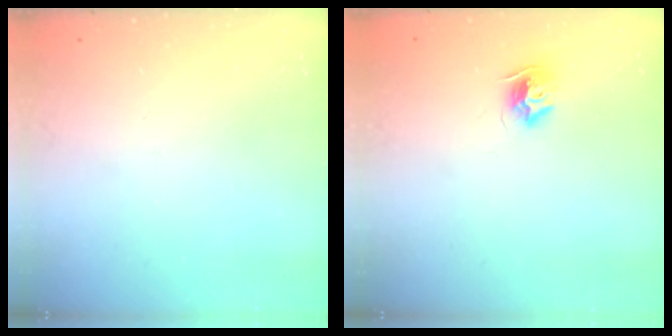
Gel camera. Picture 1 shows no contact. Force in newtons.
{"total": 8.1, "press": 8.1, "slide": 0.2}